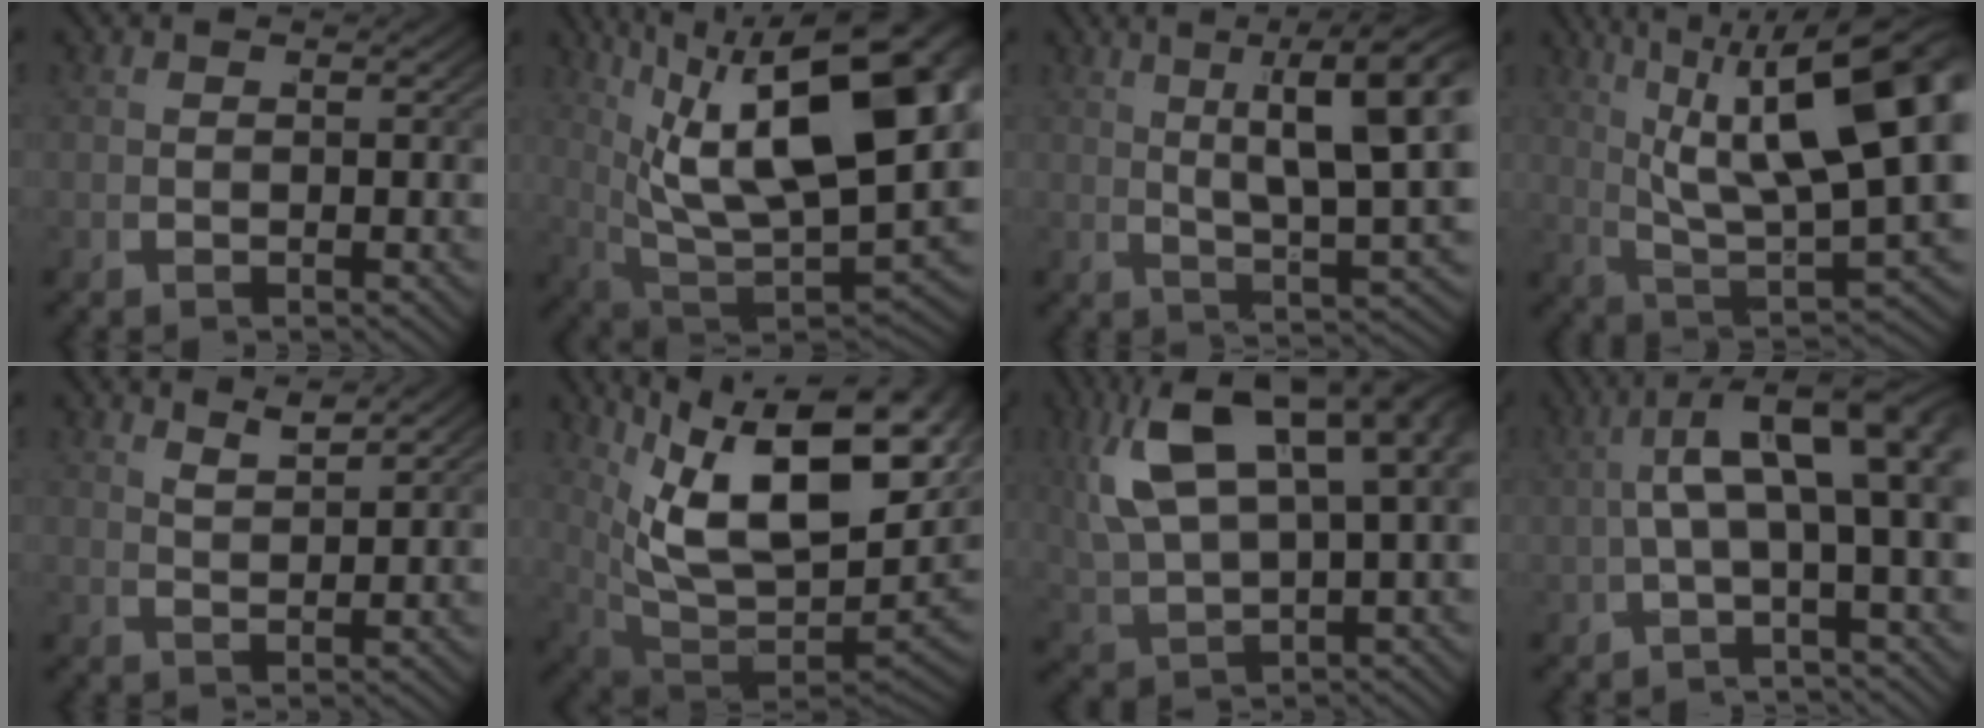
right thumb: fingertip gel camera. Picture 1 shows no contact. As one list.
[{"total": 17.2, "force": [1.8, 9.9, 13.9], "torque": [-0.246, -0.038, 0.042]}, {"total": 10.5, "force": [3.1, 3.9, 9.2], "torque": [-0.109, 0.011, 0.034]}, {"total": 14.4, "force": [2.0, 6.6, 12.7], "torque": [-0.183, -0.018, 0.037]}, {"total": 3.3, "force": [3.1, -0.9, 0.4], "torque": [0.015, 0.022, 0.049]}, {"total": 16.5, "force": [2.0, 10.0, 13.0], "torque": [-0.229, -0.038, 0.042]}, {"total": 10.2, "force": [2.8, 6.0, 7.7], "torque": [-0.132, 0.009, 0.047]}, {"total": 8.1, "force": [1.5, 2.6, 7.5], "torque": [-0.100, 0.034, 0.004]}]